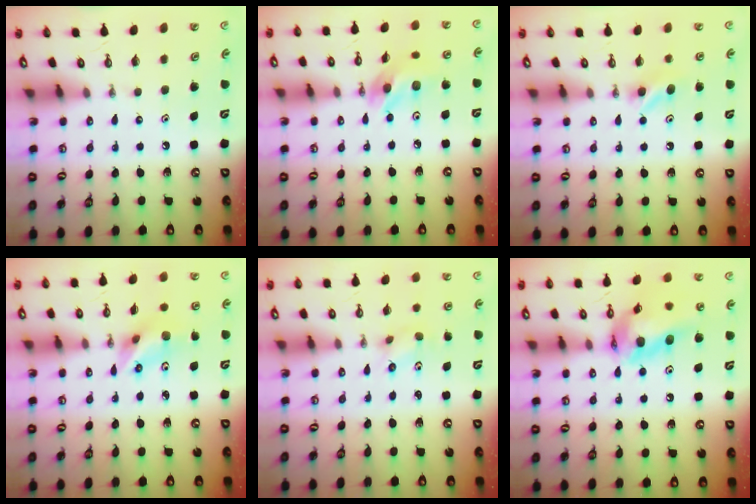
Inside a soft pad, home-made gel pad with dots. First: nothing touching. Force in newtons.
{"total": 10.8, "press": 10.7, "slide": 0.8}
{"total": 4.4, "press": 4.0, "slide": 1.7}
{"total": 7.1, "press": 6.5, "slide": 2.9}
{"total": 2.9, "press": 2.7, "slide": 1.2}
{"total": 15.7, "press": 15.6, "slide": 2.0}